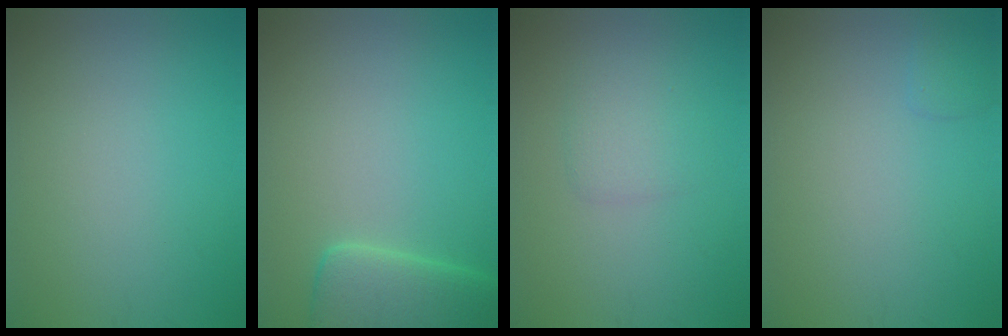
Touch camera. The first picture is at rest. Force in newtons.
{"total": 4.8, "press": 4.8, "slide": 0.5}
{"total": 1.9, "press": 1.9, "slide": 0.1}
{"total": 0.9, "press": 0.9, "slide": 0.1}